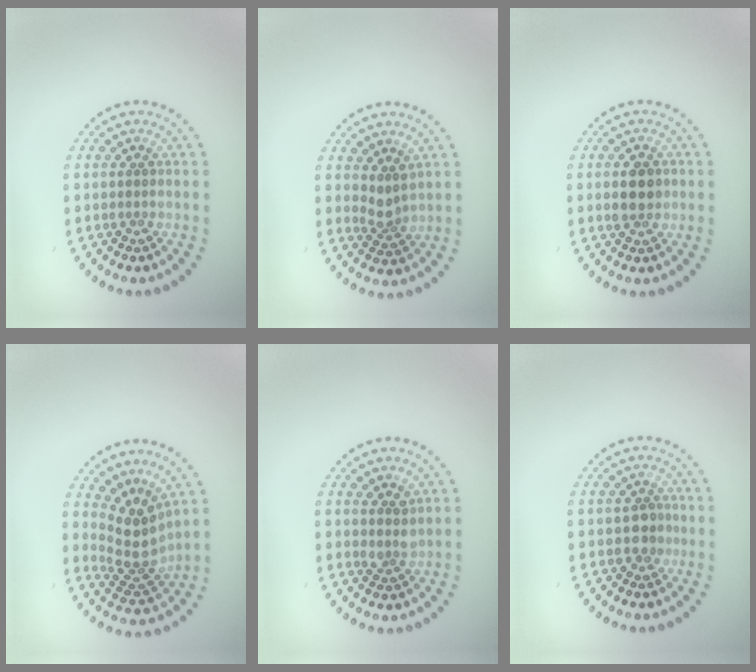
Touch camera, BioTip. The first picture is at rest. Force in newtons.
{"total": 2.0, "press": 1.4, "slide": 1.4}
{"total": 2.8, "press": 2.8, "slide": 0.2}
{"total": 4.0, "press": 3.0, "slide": 2.6}
{"total": 1.6, "press": 1.3, "slide": 1.0}
{"total": 1.4, "press": 1.3, "slide": 0.7}